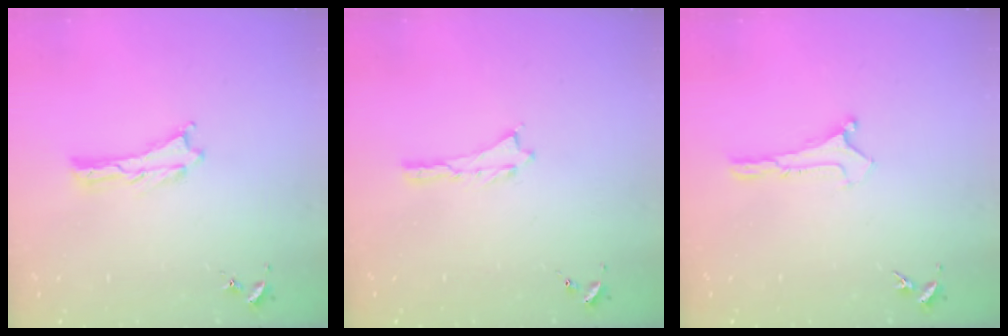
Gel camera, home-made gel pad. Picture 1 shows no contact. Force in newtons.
{"total": 0.0}
{"total": 0.0}